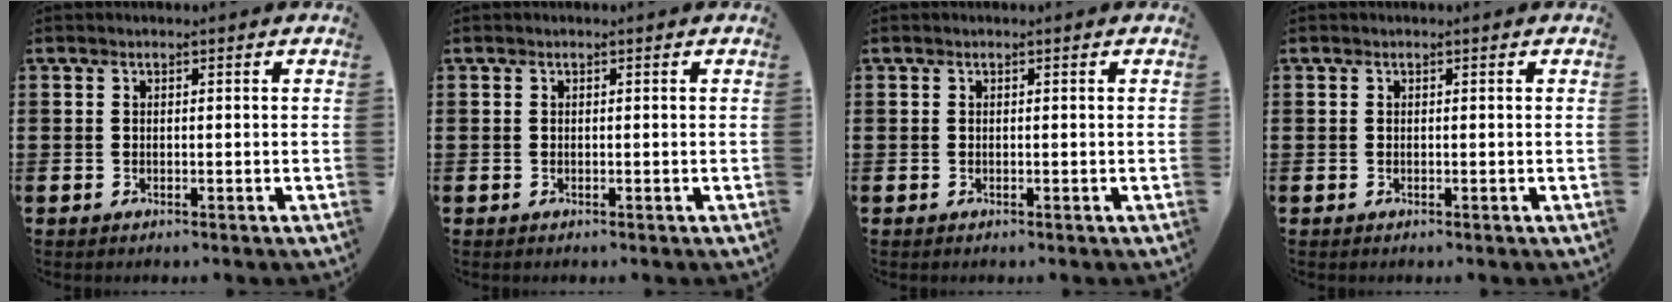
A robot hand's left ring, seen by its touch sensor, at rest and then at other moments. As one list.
[{"total": 0.0}, {"total": 0.0}, {"total": 0.0}]